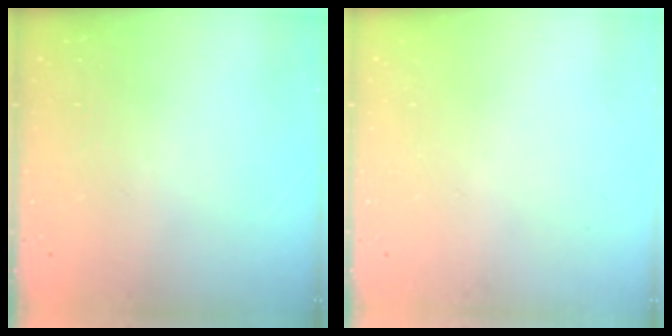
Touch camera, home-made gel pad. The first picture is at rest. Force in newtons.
{"total": 0.0}